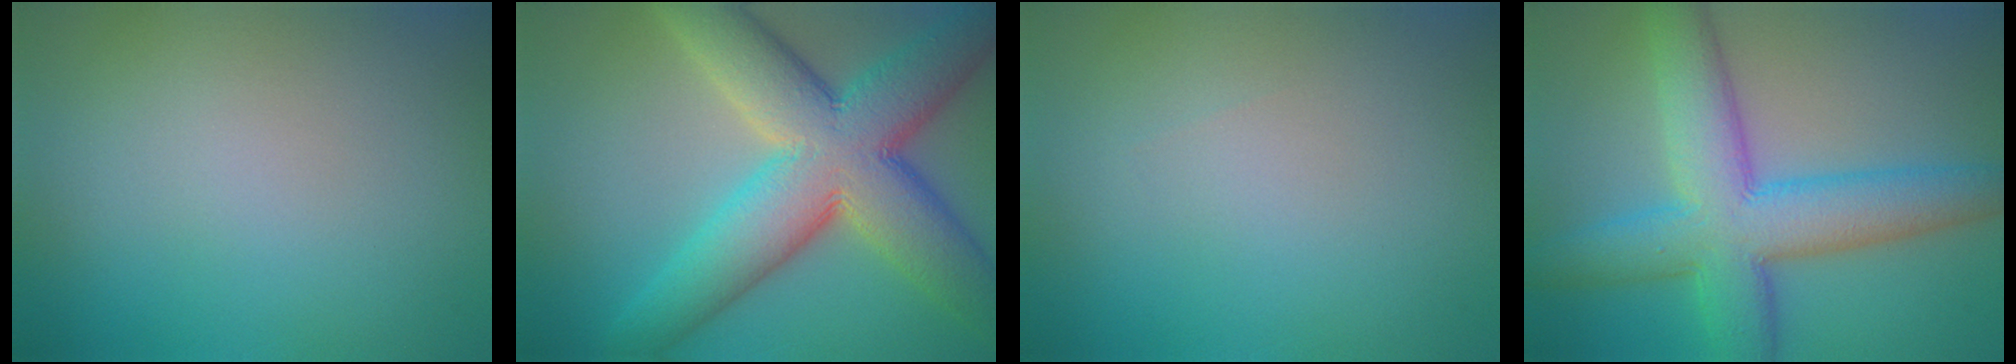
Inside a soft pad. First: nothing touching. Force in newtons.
{"total": 12.6, "press": 12.6, "slide": 0.4}
{"total": 0.0}
{"total": 9.3, "press": 9.3, "slide": 0.1}